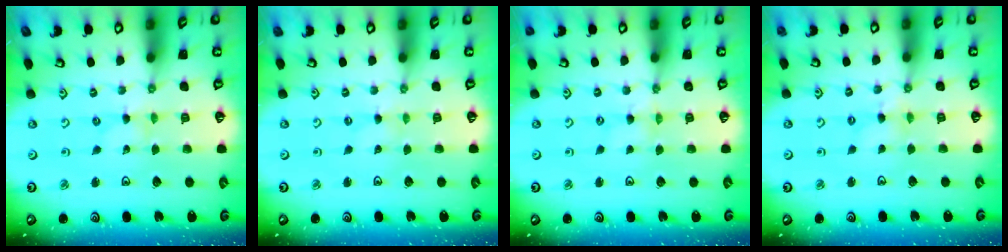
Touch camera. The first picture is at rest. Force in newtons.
{"total": 0.0}
{"total": 0.0}
{"total": 2.5, "press": 2.5, "slide": 0.3}